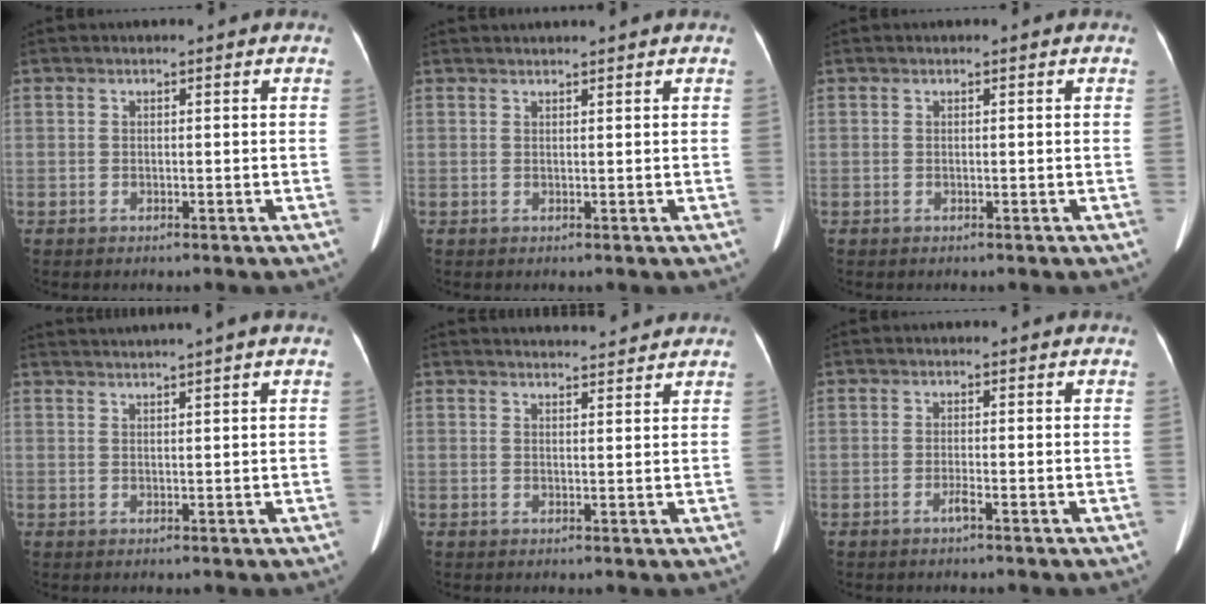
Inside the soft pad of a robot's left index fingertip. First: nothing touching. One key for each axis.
{"total": 3.6, "fx": 3.4, "fy": -0.3, "fz": 1.1, "tx": -0.011, "ty": 0.027, "tz": 0.047}
{"total": 0.0}
{"total": 4.9, "fx": 4.1, "fy": -1.4, "fz": 2.2, "tx": -0.032, "ty": 0.022, "tz": 0.067}
{"total": 5.7, "fx": 5.6, "fy": 0.3, "fz": 0.9, "tx": -0.016, "ty": 0.015, "tz": 0.068}
{"total": 1.0, "fx": -0.6, "fy": -0.2, "fz": 0.7, "tx": -0.017, "ty": -0.002, "tz": -0.011}